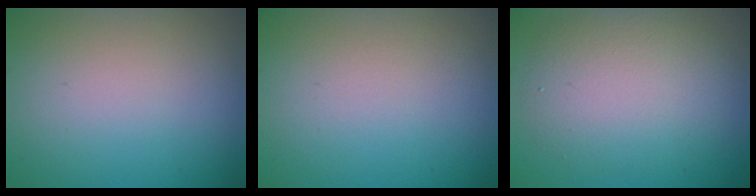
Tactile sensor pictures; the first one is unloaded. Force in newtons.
{"total": 0.0}
{"total": 5.5, "press": 5.5, "slide": 0.2}